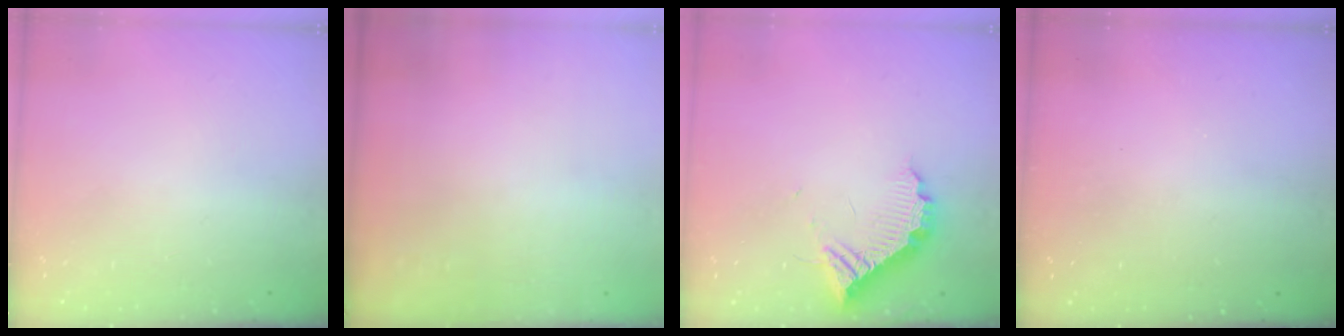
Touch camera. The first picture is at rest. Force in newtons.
{"total": 3.1, "press": 3.0, "slide": 1.0}
{"total": 11.4, "press": 11.4, "slide": 0.7}
{"total": 3.2, "press": 3.2, "slide": 0.2}